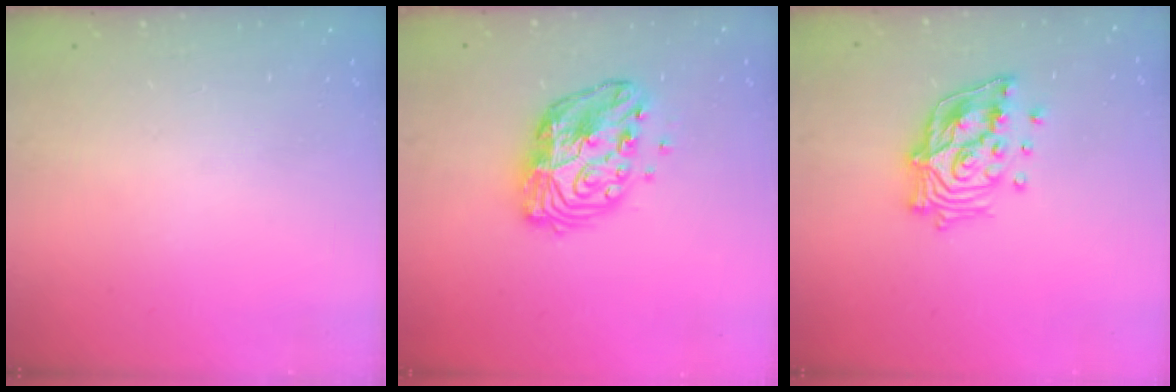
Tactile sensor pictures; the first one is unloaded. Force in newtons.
{"total": 12.3, "press": 12.3, "slide": 1.0}
{"total": 16.0, "press": 15.9, "slide": 2.3}